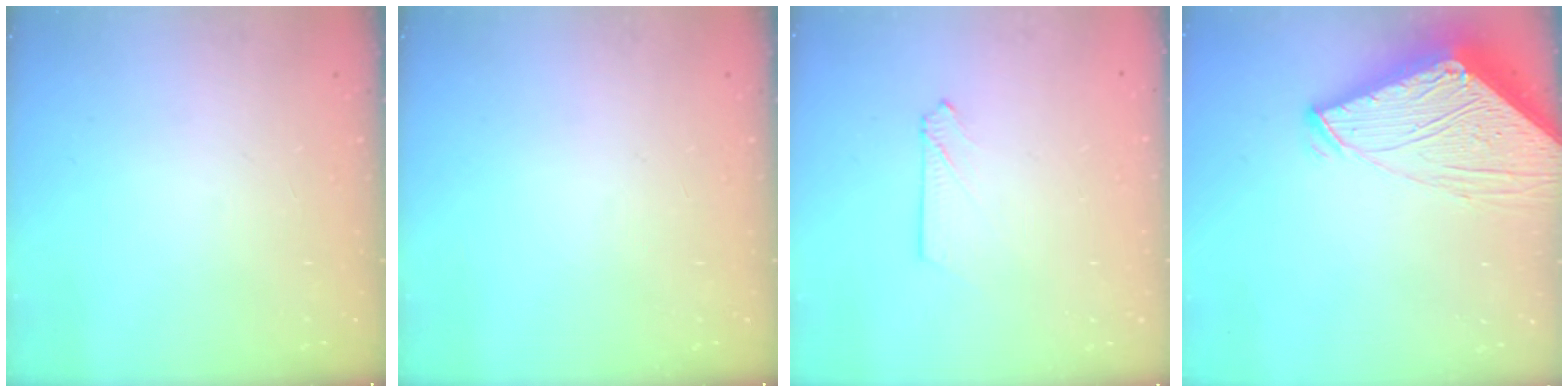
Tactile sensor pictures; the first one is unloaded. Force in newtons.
{"total": 0.0}
{"total": 2.2, "press": 2.2, "slide": 0.2}
{"total": 11.3, "press": 11.3, "slide": 1.1}